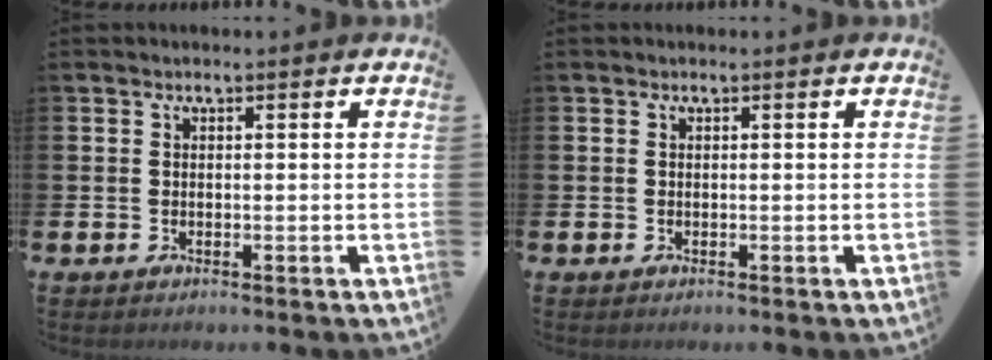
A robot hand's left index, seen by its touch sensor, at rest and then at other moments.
{"total": 0.0}